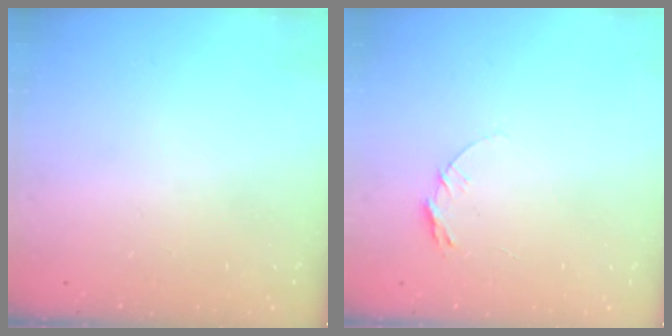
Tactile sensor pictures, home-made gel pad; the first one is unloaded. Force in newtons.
{"total": 5.7, "press": 5.7, "slide": 0.5}